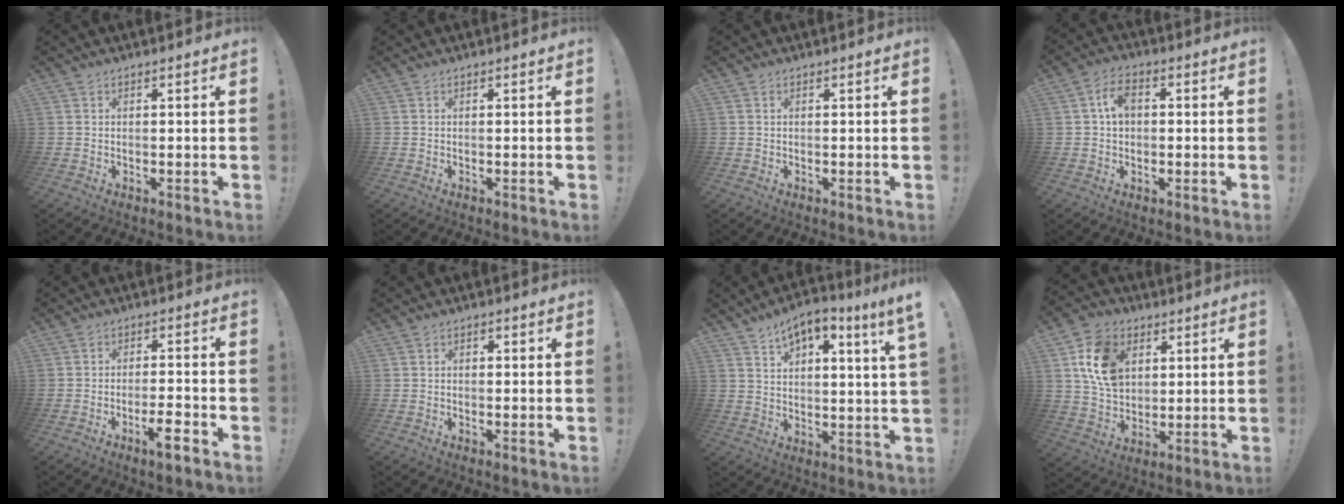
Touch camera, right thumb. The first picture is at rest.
{"total": 0.0}
{"total": 0.0}
{"total": 6.3, "force": [0.8, 4.7, 4.1], "torque": [-0.063, 0.011, 0.015]}
{"total": 5.9, "force": [-4.0, 1.9, 3.9], "torque": [-0.059, 0.023, -0.065]}
{"total": 1.1, "force": [-0.6, 0.7, 0.6], "torque": [-0.017, 0.008, -0.010]}
{"total": 7.9, "force": [5.3, 1.7, 5.6], "torque": [-0.091, -0.025, 0.089]}
{"total": 15.6, "force": [5.2, 11.6, 9.0], "torque": [-0.142, -0.006, 0.105]}